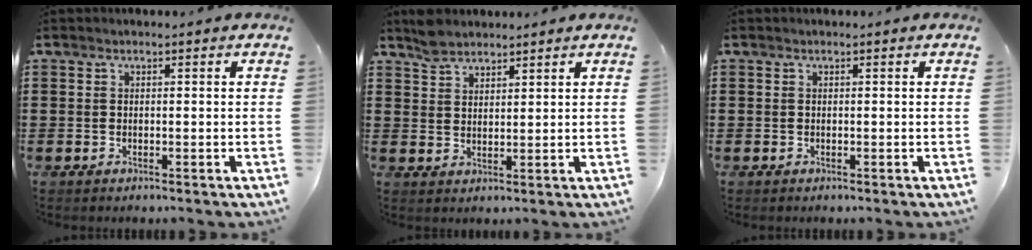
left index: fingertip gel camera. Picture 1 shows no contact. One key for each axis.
{"total": 3.4, "fx": 3.1, "fy": 1.3, "fz": 0.7, "tx": -0.021, "ty": 0.002, "tz": 0.061}
{"total": 0.0}